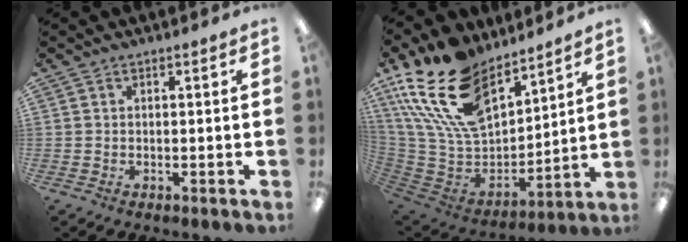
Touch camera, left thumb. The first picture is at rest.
{"total": 24.1, "force": [15.1, 13.4, 13.1], "torque": [-0.276, -0.084, 0.280]}